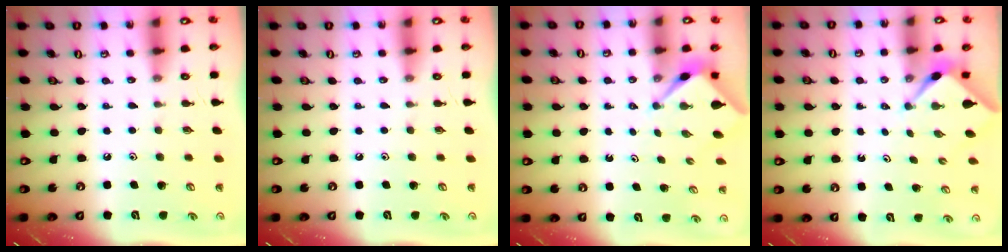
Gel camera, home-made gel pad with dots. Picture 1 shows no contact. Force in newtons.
{"total": 0.0}
{"total": 2.6, "press": 2.6, "slide": 0.3}
{"total": 2.2, "press": 2.2, "slide": 0.2}